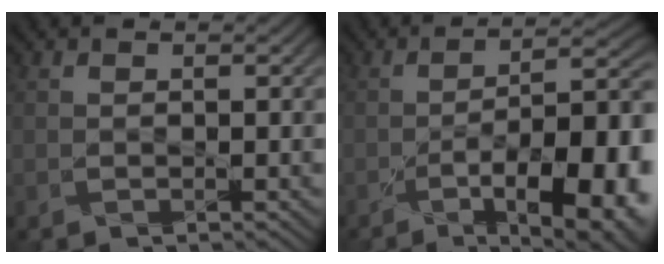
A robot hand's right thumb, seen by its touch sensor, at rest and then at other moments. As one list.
[{"total": 15.6, "force": [-7.9, 4.7, 12.6], "torque": [-0.175, 0.000, -0.118]}]